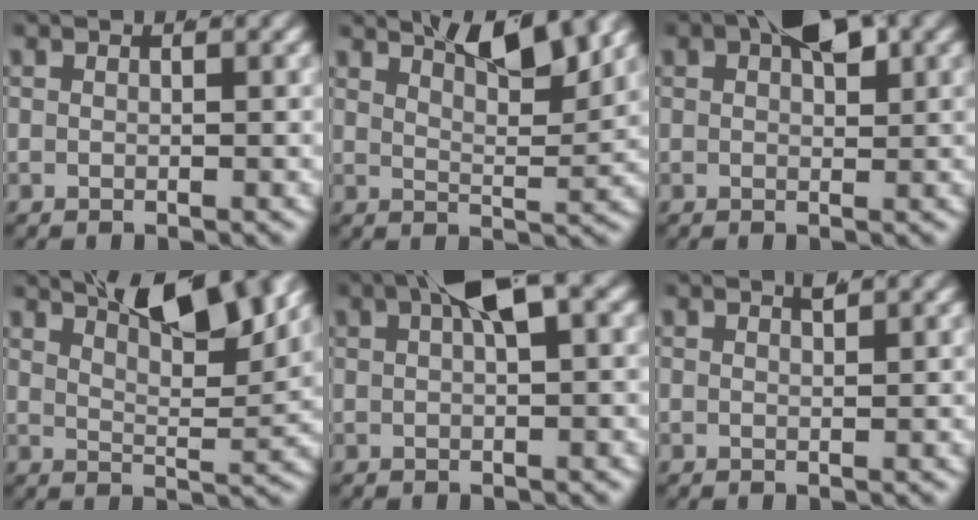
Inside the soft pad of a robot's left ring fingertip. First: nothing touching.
{"total": 7.4, "force": [5.6, 1.9, 4.6], "torque": [-0.063, 0.001, 0.089]}
{"total": 4.0, "force": [1.7, 1.9, 3.1], "torque": [-0.048, -0.003, 0.029]}
{"total": 9.8, "force": [6.6, 3.2, 6.5], "torque": [-0.088, 0.004, 0.100]}
{"total": 4.0, "force": [1.8, 0.8, 3.4], "torque": [-0.053, 0.009, 0.030]}
{"total": 0.9, "force": [0.7, -0.6, 0.2], "torque": [0.000, -0.002, 0.014]}